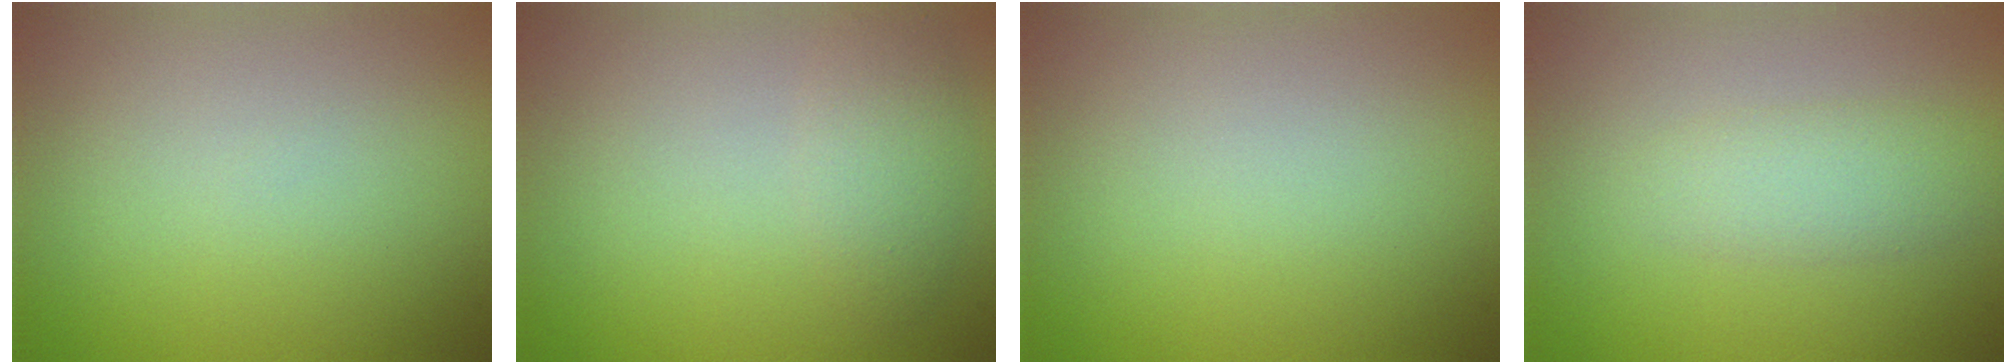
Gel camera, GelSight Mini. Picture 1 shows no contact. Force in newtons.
{"total": 2.0, "press": 2.0, "slide": 0.0}
{"total": 0.0}
{"total": 2.5, "press": 2.5, "slide": 0.0}